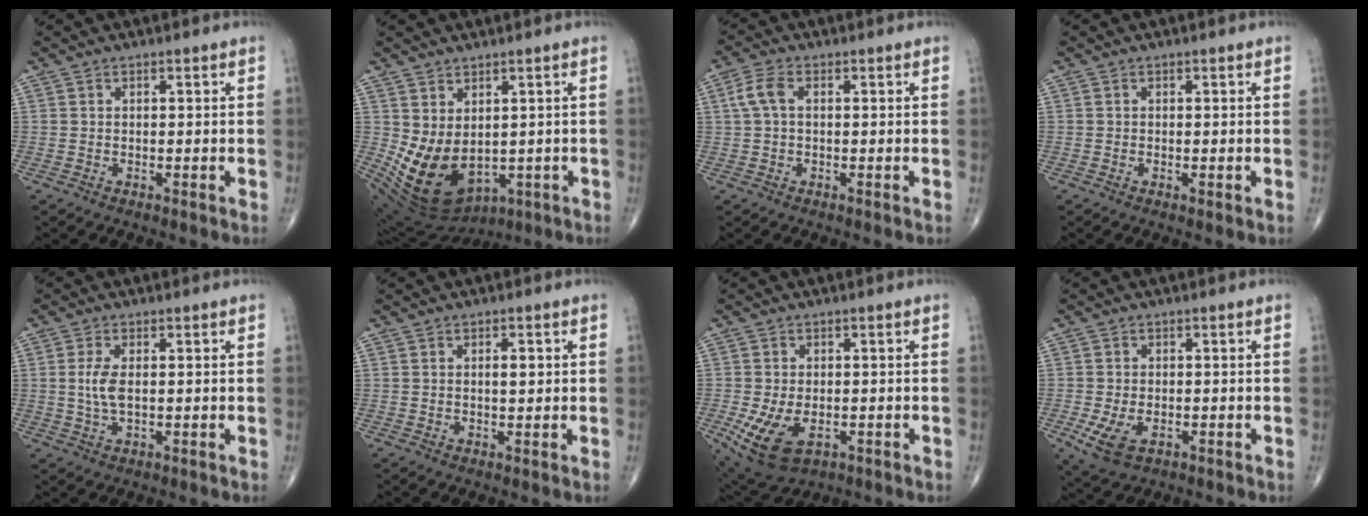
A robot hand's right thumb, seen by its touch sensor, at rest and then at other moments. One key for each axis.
{"total": 12.5, "fx": -0.6, "fy": 8.3, "fz": 9.4, "tx": -0.161, "ty": -0.015, "tz": 0.024}
{"total": 4.2, "fx": 0.7, "fy": 2.3, "fz": 3.4, "tx": -0.082, "ty": 0.013, "tz": 0.010}
{"total": 0.8, "fx": -0.1, "fy": 0.2, "fz": 0.7, "tx": -0.014, "ty": -0.004, "tz": -0.004}
{"total": 4.2, "fx": 0.4, "fy": 1.8, "fz": 3.8, "tx": -0.090, "ty": -0.003, "tz": 0.010}
{"total": 2.2, "fx": 0.4, "fy": 0.9, "fz": 2.0, "tx": -0.028, "ty": 0.000, "tz": 0.007}
{"total": 9.7, "fx": -3.0, "fy": 5.7, "fz": 7.2, "tx": -0.138, "ty": -0.005, "tz": -0.039}
{"total": 5.8, "fx": -1.9, "fy": 3.5, "fz": 4.3, "tx": -0.086, "ty": -0.005, "tz": -0.026}